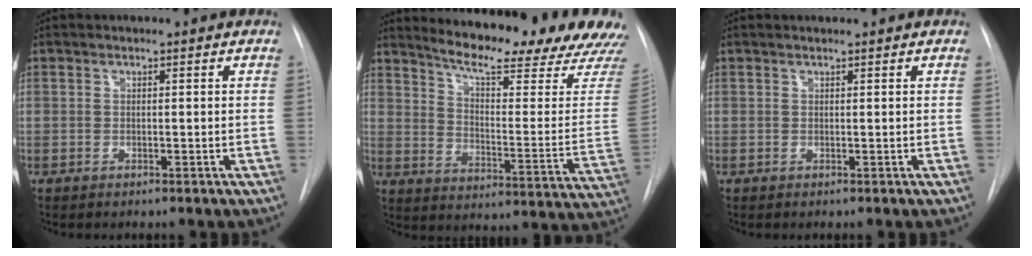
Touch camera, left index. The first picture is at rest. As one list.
[{"total": 22.5, "force": [20.3, 1.5, 9.4], "torque": [-0.140, -0.094, 0.255]}, {"total": 0.9, "force": [0.9, -0.1, 0.3], "torque": [-0.004, 0.013, 0.018]}]